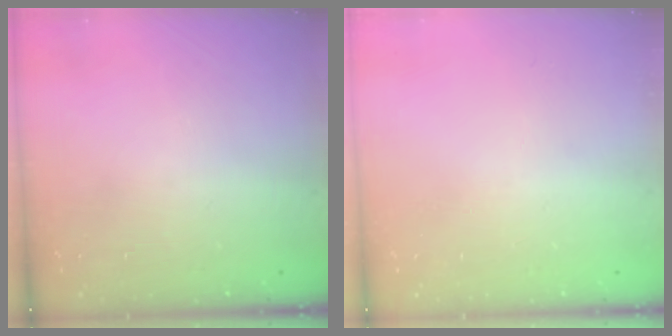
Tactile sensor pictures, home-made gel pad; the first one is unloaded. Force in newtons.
{"total": 0.0}